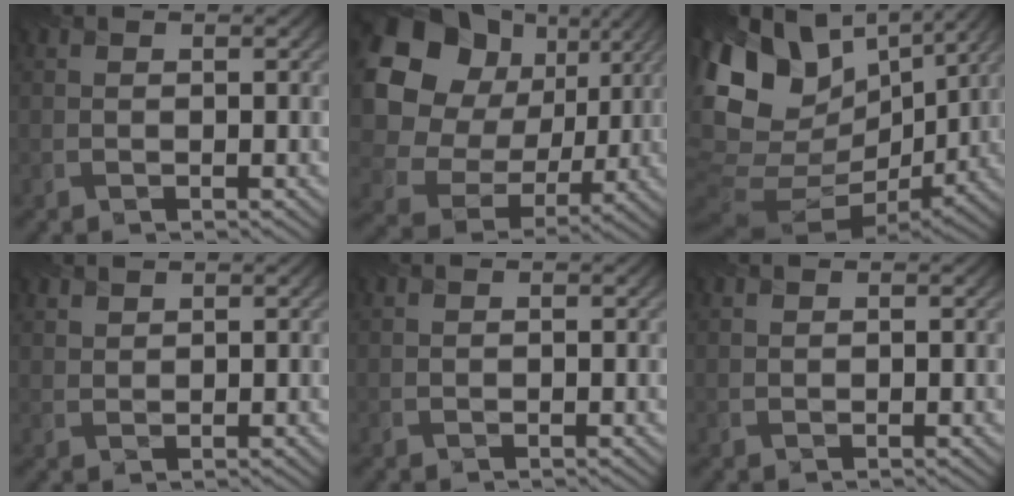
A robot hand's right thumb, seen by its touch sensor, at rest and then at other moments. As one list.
[{"total": 18.8, "force": [4.9, 15.7, 9.1], "torque": [-0.265, 0.021, 0.114]}, {"total": 16.0, "force": [3.5, 11.1, 11.0], "torque": [-0.236, -0.020, 0.090]}, {"total": 1.6, "force": [1.4, 0.5, 0.4], "torque": [-0.011, -0.002, 0.036]}, {"total": 0.0}, {"total": 0.5, "force": [0.5, 0.0, 0.0], "torque": [-0.005, 0.000, 0.015]}]